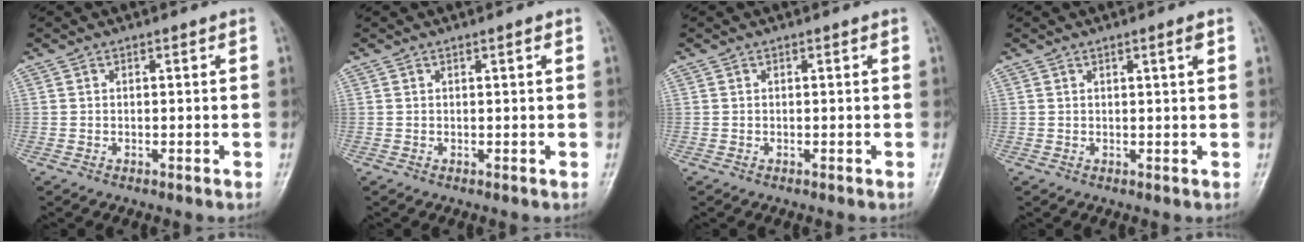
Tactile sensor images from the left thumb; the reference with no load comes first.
{"total": 0.8, "force": [0.4, 0.1, 0.7], "torque": [-0.011, 0.001, 0.005]}
{"total": 0.0}
{"total": 1.8, "force": [0.8, 0.0, 1.6], "torque": [-0.026, -0.004, 0.014]}